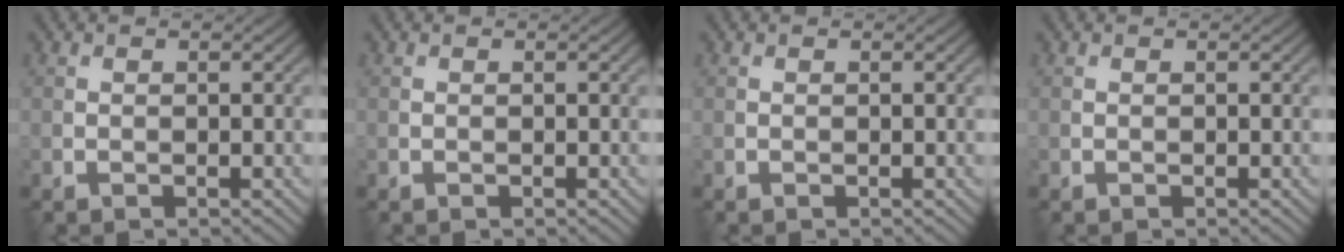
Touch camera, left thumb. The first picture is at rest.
{"total": 0.0}
{"total": 0.0}
{"total": 0.0}